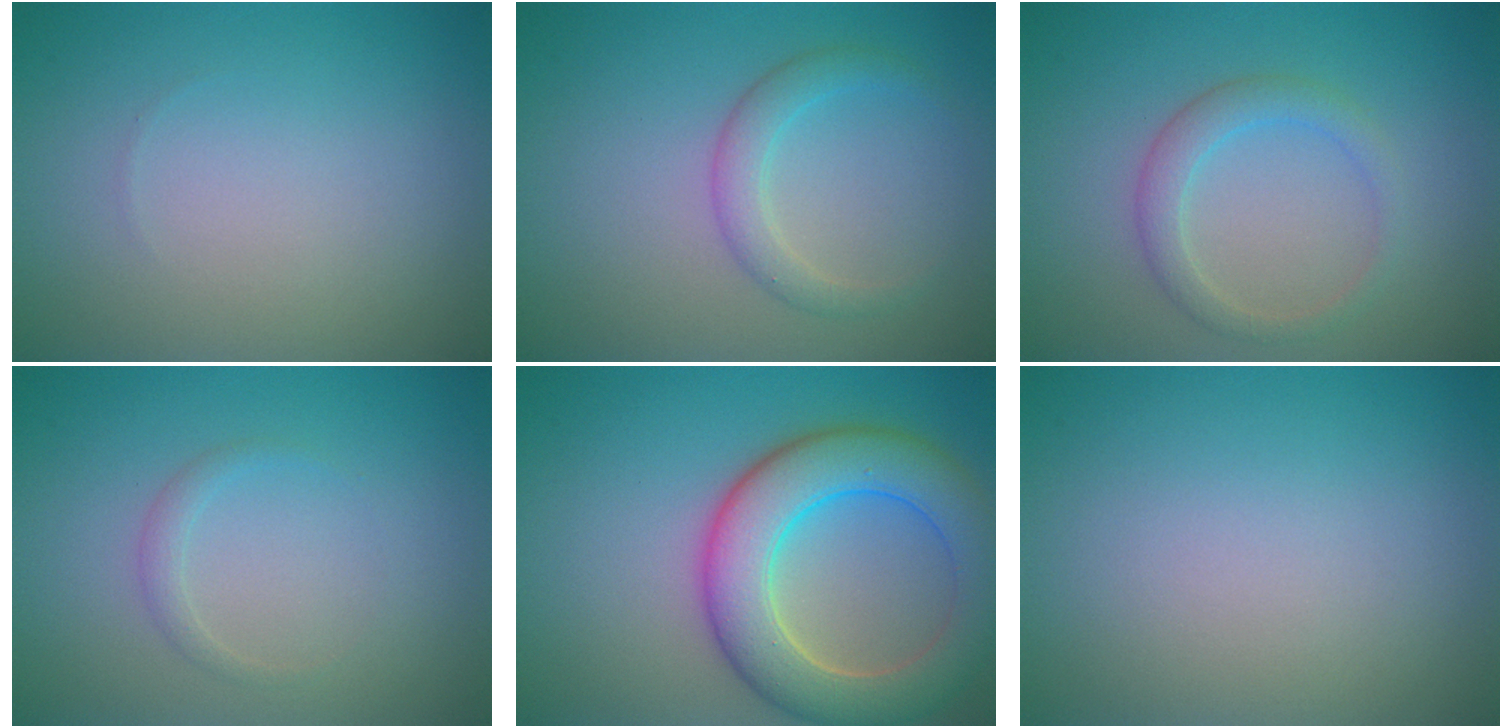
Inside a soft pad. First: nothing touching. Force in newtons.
{"total": 2.2, "press": 2.2, "slide": 0.1}
{"total": 2.4, "press": 2.4, "slide": 0.1}
{"total": 1.0, "press": 1.0, "slide": 0.1}
{"total": 8.3, "press": 8.3, "slide": 0.5}
{"total": 0.0}